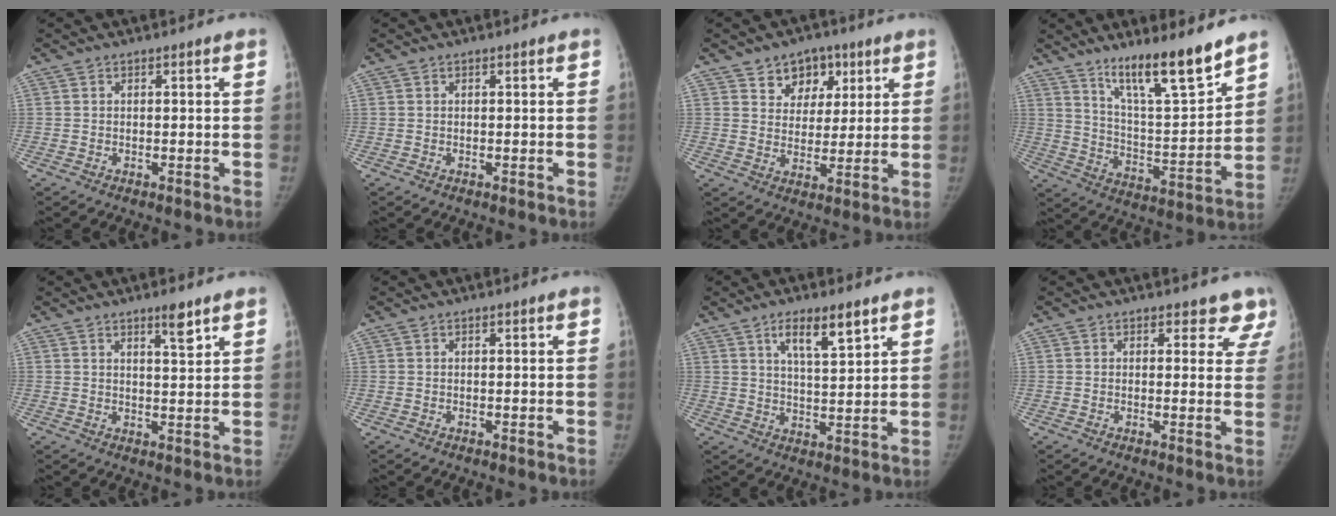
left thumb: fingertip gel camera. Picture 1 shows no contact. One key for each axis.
{"total": 0.0}
{"total": 8.4, "fx": 4.6, "fy": 6.4, "fz": 2.9, "tx": -0.002, "ty": -0.018, "tz": 0.074}
{"total": 15.0, "fx": 11.4, "fy": 2.3, "fz": 9.6, "tx": -0.133, "ty": -0.084, "tz": 0.200}
{"total": 3.8, "fx": 2.8, "fy": 0.5, "fz": 2.6, "tx": -0.034, "ty": -0.023, "tz": 0.045}
{"total": 0.0}
{"total": 7.8, "fx": 4.8, "fy": 2.0, "fz": 5.8, "tx": -0.087, "ty": -0.030, "tz": 0.085}
{"total": 5.3, "fx": 4.6, "fy": 2.6, "fz": 0.3, "tx": 0.044, "ty": -0.021, "tz": 0.028}